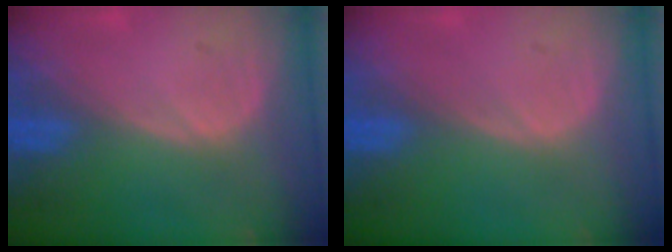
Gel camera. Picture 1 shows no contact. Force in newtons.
{"total": 0.0}